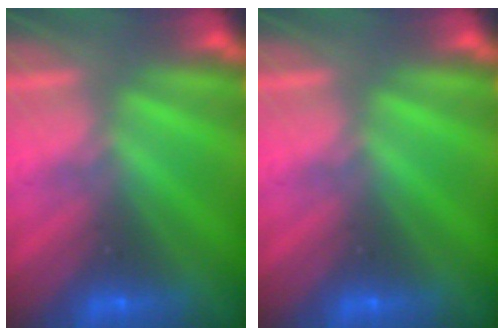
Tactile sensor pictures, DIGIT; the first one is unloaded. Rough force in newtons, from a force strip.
{"total": 0.0}